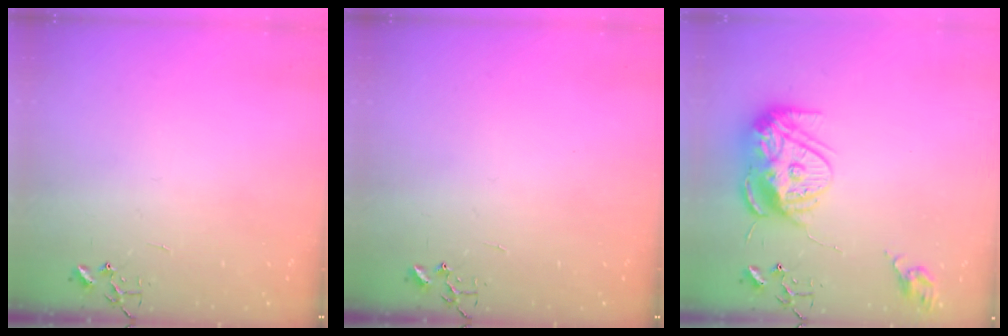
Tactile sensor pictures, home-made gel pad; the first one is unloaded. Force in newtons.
{"total": 0.0}
{"total": 14.9, "press": 14.8, "slide": 1.2}